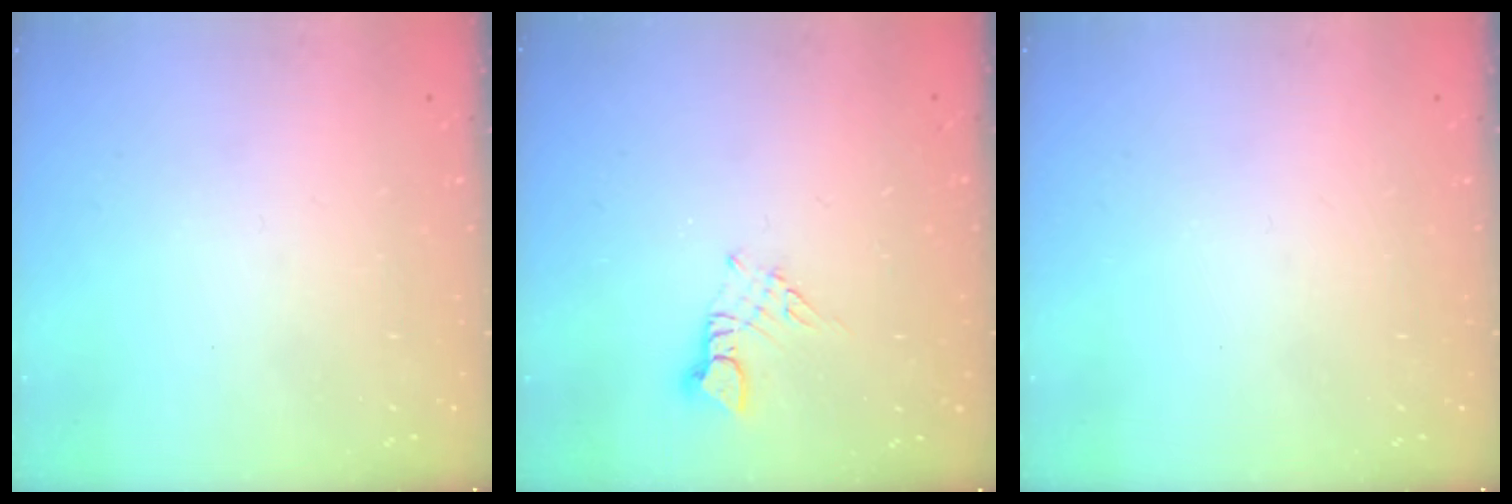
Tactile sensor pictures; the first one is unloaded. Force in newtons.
{"total": 2.5, "press": 2.5, "slide": 0.3}
{"total": 0.0}